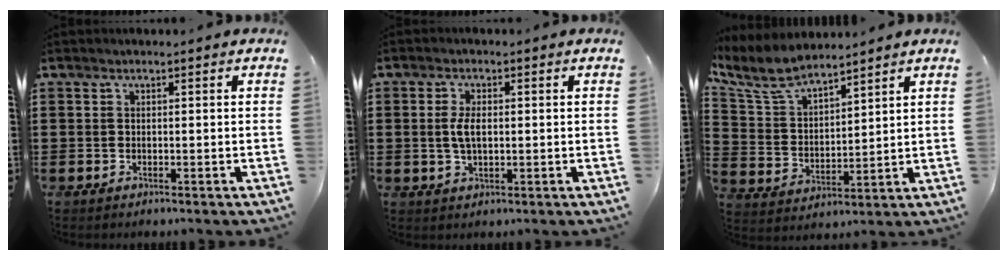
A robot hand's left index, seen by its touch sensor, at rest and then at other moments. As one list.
[{"total": 3.7, "force": [0.2, 1.6, 3.3], "torque": [-0.075, 0.003, 0.001]}, {"total": 7.7, "force": [6.7, 2.1, 3.0], "torque": [-0.089, -0.022, 0.121]}]